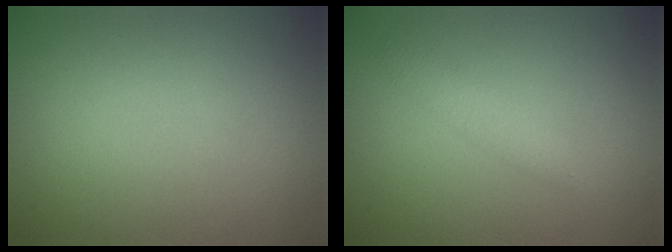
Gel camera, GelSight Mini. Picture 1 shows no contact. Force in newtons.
{"total": 1.6, "press": 1.6, "slide": 0.0}